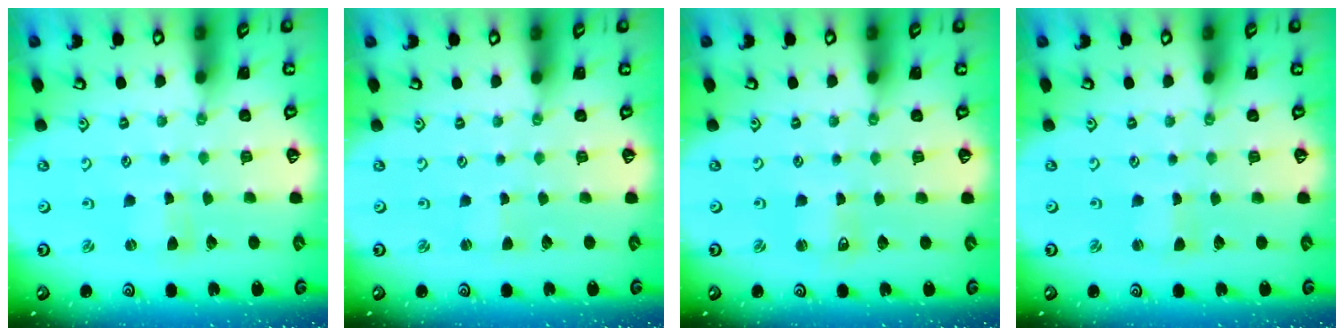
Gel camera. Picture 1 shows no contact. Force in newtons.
{"total": 0.7, "press": 0.7, "slide": 0.1}
{"total": 1.5, "press": 1.5, "slide": 0.3}
{"total": 0.6, "press": 0.6, "slide": 0.0}